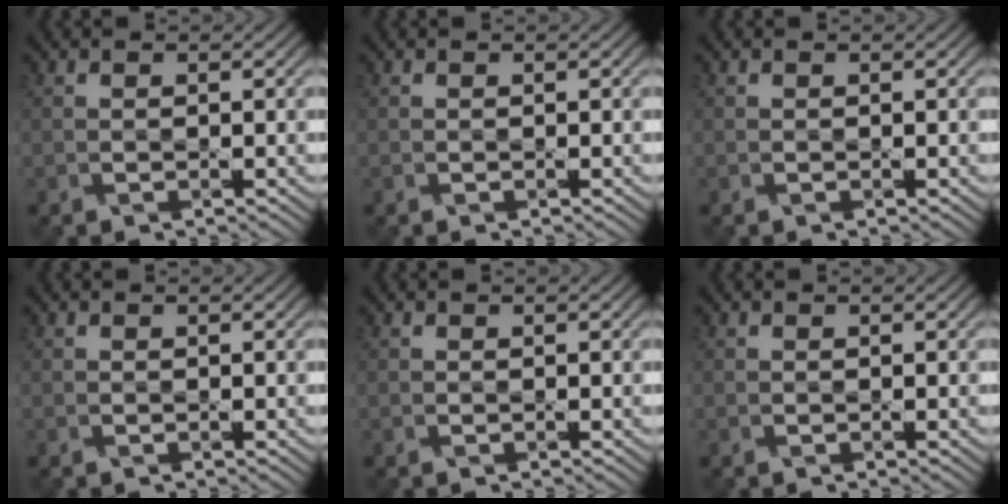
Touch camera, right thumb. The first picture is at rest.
{"total": 0.0}
{"total": 0.0}
{"total": 0.0}
{"total": 0.0}
{"total": 0.0}